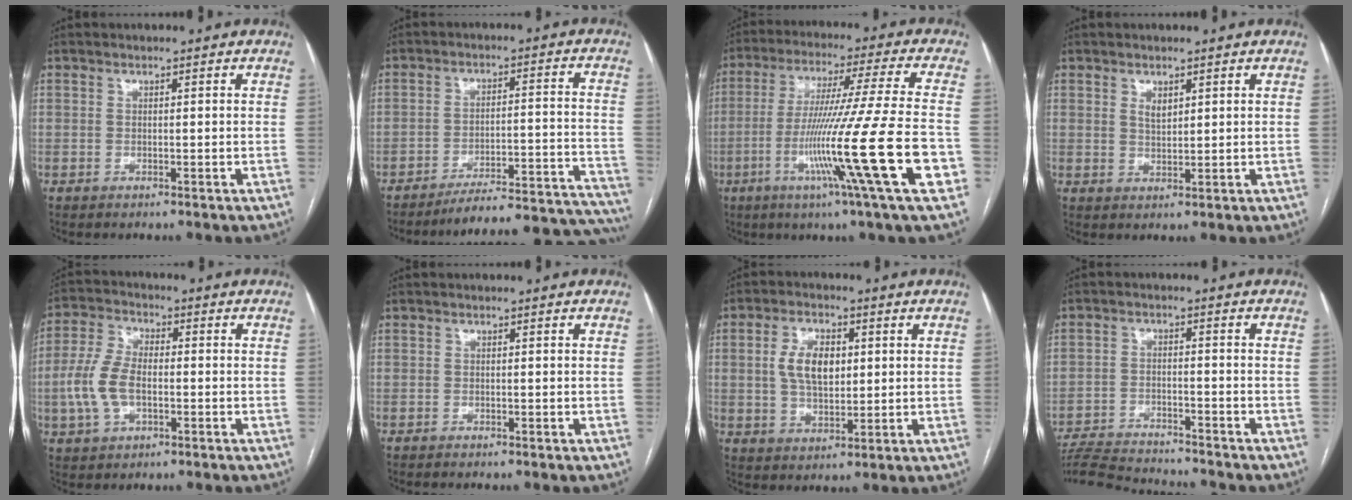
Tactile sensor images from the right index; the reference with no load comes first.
{"total": 24.8, "force": [-23.9, 1.3, 6.4], "torque": [-0.016, 0.012, -0.306]}
{"total": 20.5, "force": [-6.6, -2.0, 19.3], "torque": [-0.326, -0.032, -0.122]}
{"total": 2.0, "force": [1.1, 0.9, 1.3], "torque": [-0.027, -0.003, 0.025]}
{"total": 8.2, "force": [-1.8, 4.3, 6.8], "torque": [-0.167, 0.010, -0.035]}
{"total": 0.7, "force": [-0.7, -0.1, 0.2], "torque": [-0.001, 0.000, -0.012]}
{"total": 8.7, "force": [1.2, 3.3, 8.0], "torque": [-0.167, 0.011, 0.026]}
{"total": 11.8, "force": [-11.3, 0.7, 3.1], "torque": [-0.053, -0.002, -0.184]}